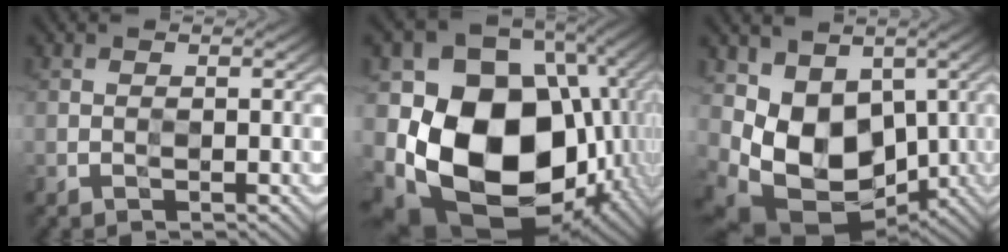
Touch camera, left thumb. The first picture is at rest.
{"total": 19.7, "force": [-3.3, 15.3, 12.0], "torque": [-0.236, -0.063, -0.036]}
{"total": 10.6, "force": [0.8, 7.9, 7.1], "torque": [-0.155, -0.043, 0.022]}